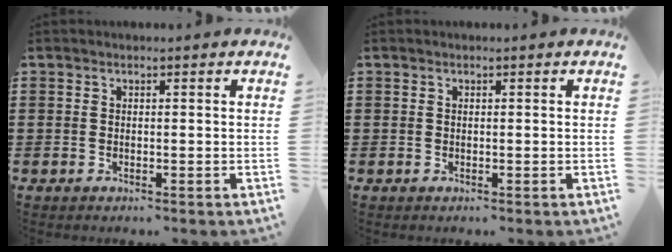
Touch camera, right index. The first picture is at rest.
{"total": 0.0}